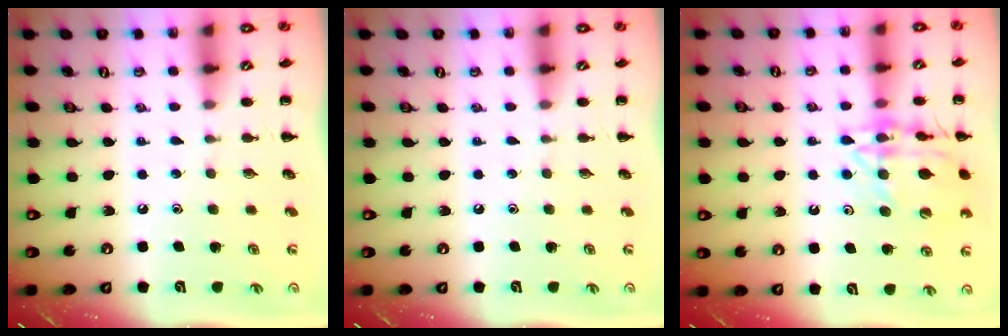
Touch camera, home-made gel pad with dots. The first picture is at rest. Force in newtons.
{"total": 0.0}
{"total": 15.7, "press": 15.6, "slide": 1.0}